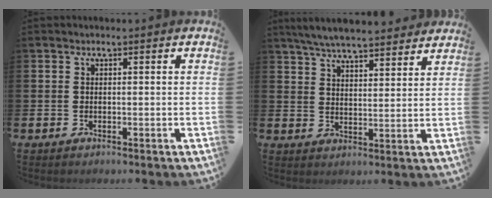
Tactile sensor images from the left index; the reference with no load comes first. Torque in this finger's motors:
{"motor_torque": [0.57, -0.92, 1.04, 0.21]}